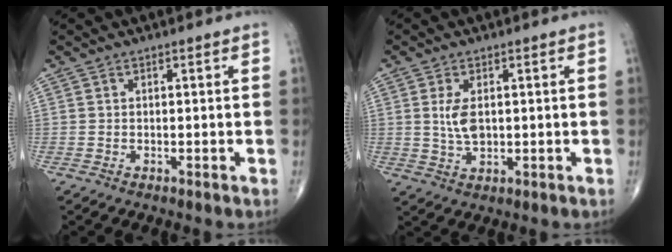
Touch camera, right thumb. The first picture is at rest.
{"total": 4.7, "force": [0.7, 2.5, 4.0], "torque": [-0.079, -0.008, 0.017]}